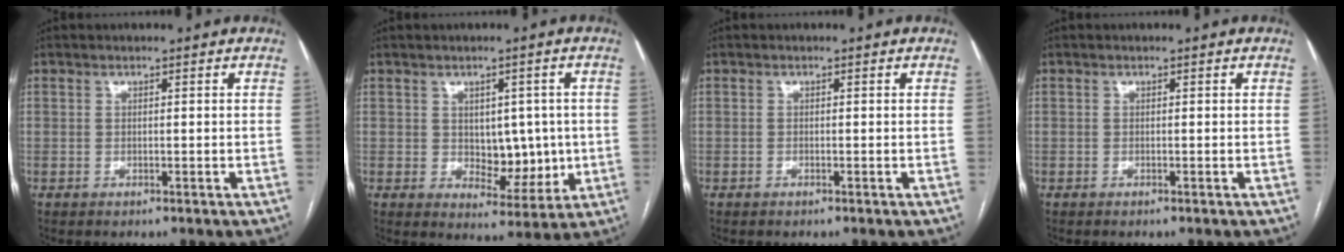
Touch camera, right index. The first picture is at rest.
{"total": 7.1, "force": [0.2, 4.2, 5.7], "torque": [-0.070, 0.002, 0.018]}
{"total": 0.0}
{"total": 0.0}